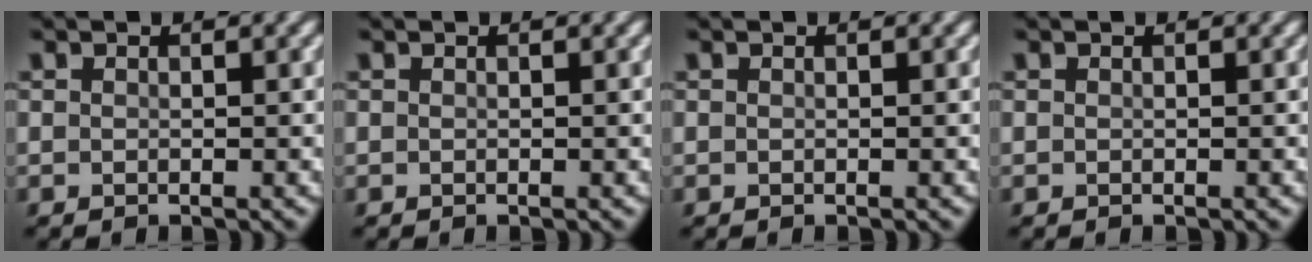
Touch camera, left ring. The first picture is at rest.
{"total": 0.0}
{"total": 0.0}
{"total": 0.0}